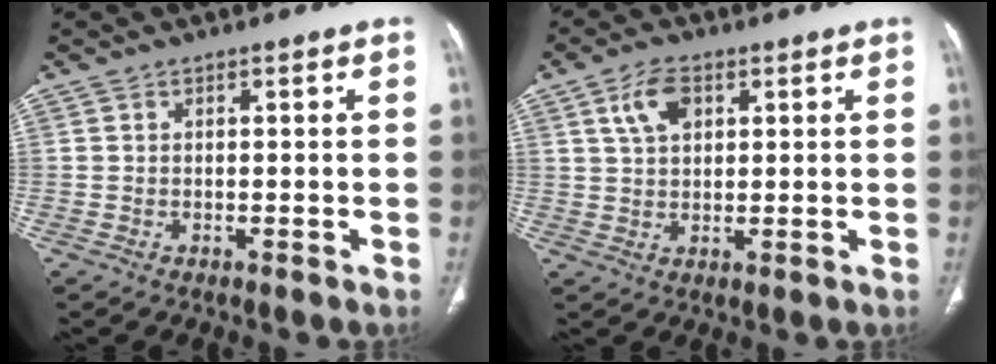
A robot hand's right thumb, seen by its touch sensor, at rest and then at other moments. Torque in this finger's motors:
{"motor_torque": [-0.45, 0.63, 0.06, 0.04, 0.09]}